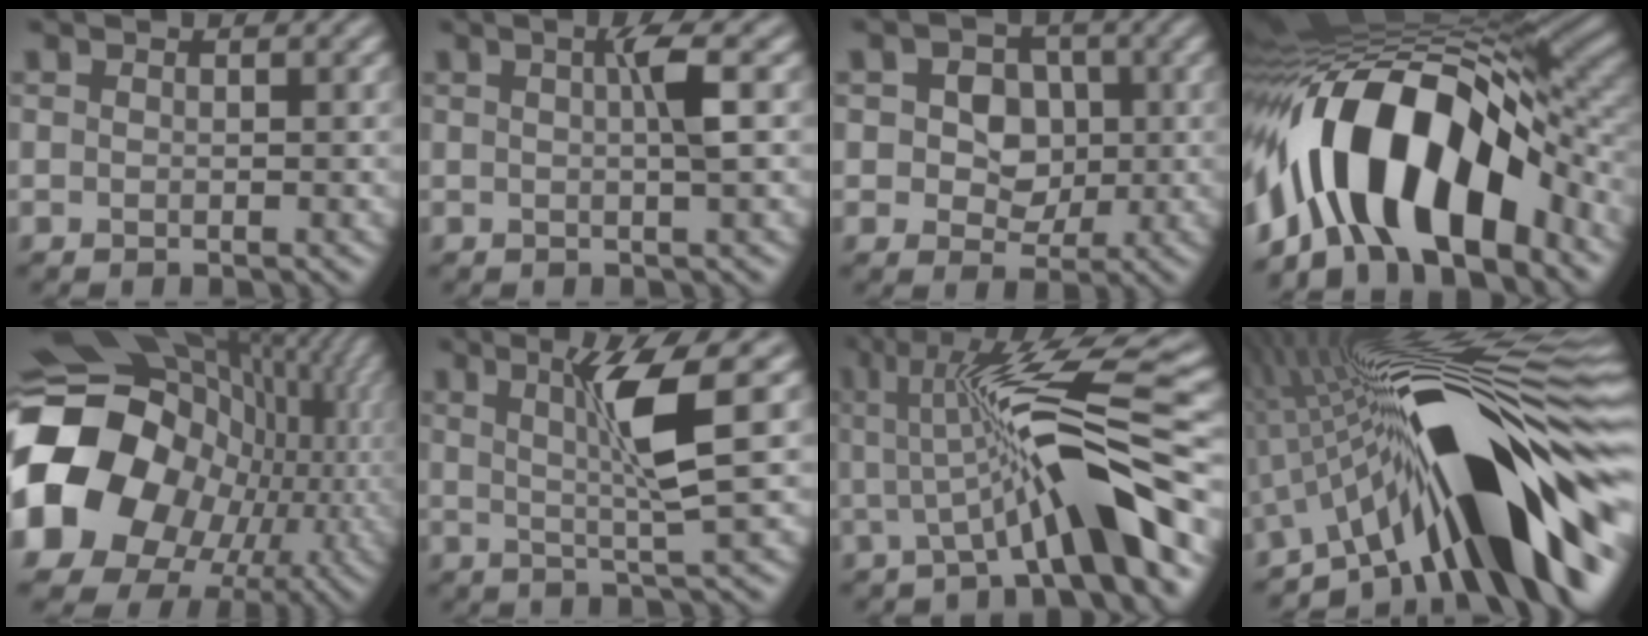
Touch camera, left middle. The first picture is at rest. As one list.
[{"total": 2.5, "force": [0.6, 0.2, 2.5], "torque": [-0.045, 0.006, 0.009]}, {"total": 4.5, "force": [0.4, 3.6, 2.7], "torque": [-0.036, 0.004, -0.009]}, {"total": 14.3, "force": [-5.1, 7.0, 11.4], "torque": [-0.182, 0.015, -0.090]}, {"total": 20.9, "force": [-3.0, 18.0, 10.4], "torque": [-0.198, -0.028, -0.065]}, {"total": 5.3, "force": [1.5, 0.3, 5.1], "torque": [-0.095, -0.001, 0.032]}, {"total": 9.8, "force": [-0.6, 2.1, 9.6], "torque": [-0.126, 0.018, -0.025]}, {"total": 16.2, "force": [-2.6, 5.1, 15.1], "torque": [-0.209, 0.031, -0.061]}]